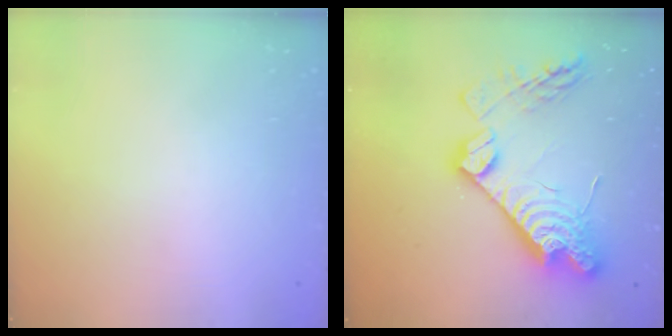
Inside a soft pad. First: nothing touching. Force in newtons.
{"total": 20.4, "press": 20.3, "slide": 1.8}